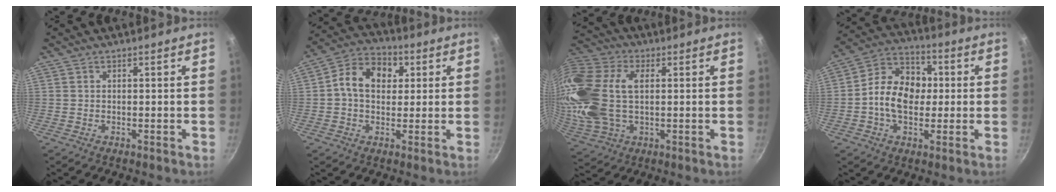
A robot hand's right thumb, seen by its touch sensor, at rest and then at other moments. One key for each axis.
{"total": 10.6, "fx": 1.8, "fy": 8.0, "fz": 6.7, "tx": -0.085, "ty": 0.019, "tz": 0.010}
{"total": 22.3, "fx": 2.6, "fy": 14.0, "fz": 17.2, "tx": -0.386, "ty": 0.018, "tz": 0.048}
{"total": 13.1, "fx": -0.3, "fy": 9.7, "fz": 8.8, "tx": -0.113, "ty": 0.027, "tz": -0.024}